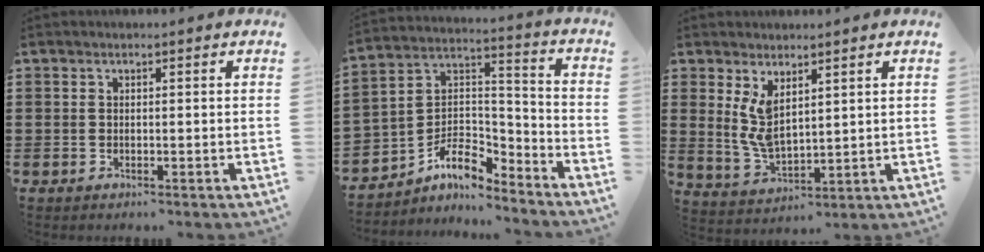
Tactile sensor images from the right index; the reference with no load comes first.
{"total": 7.3, "force": [-5.5, 3.6, 3.1], "torque": [-0.081, -0.010, -0.110]}
{"total": 6.0, "force": [2.5, 2.9, 4.6], "torque": [-0.109, -0.010, 0.043]}